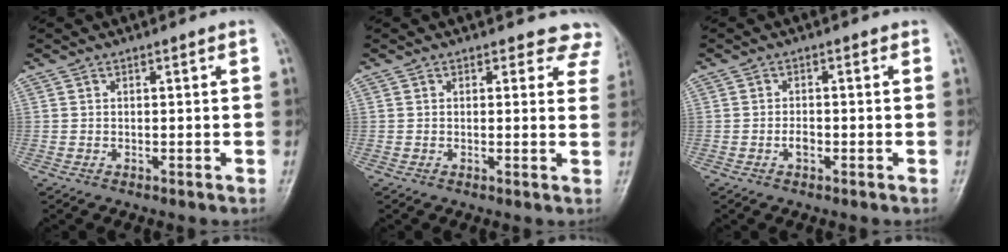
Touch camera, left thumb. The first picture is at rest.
{"total": 6.0, "force": [5.2, 2.8, 0.0], "torque": [0.051, -0.020, 0.024]}
{"total": 1.8, "force": [-0.9, 1.0, 1.2], "torque": [-0.009, 0.005, -0.015]}